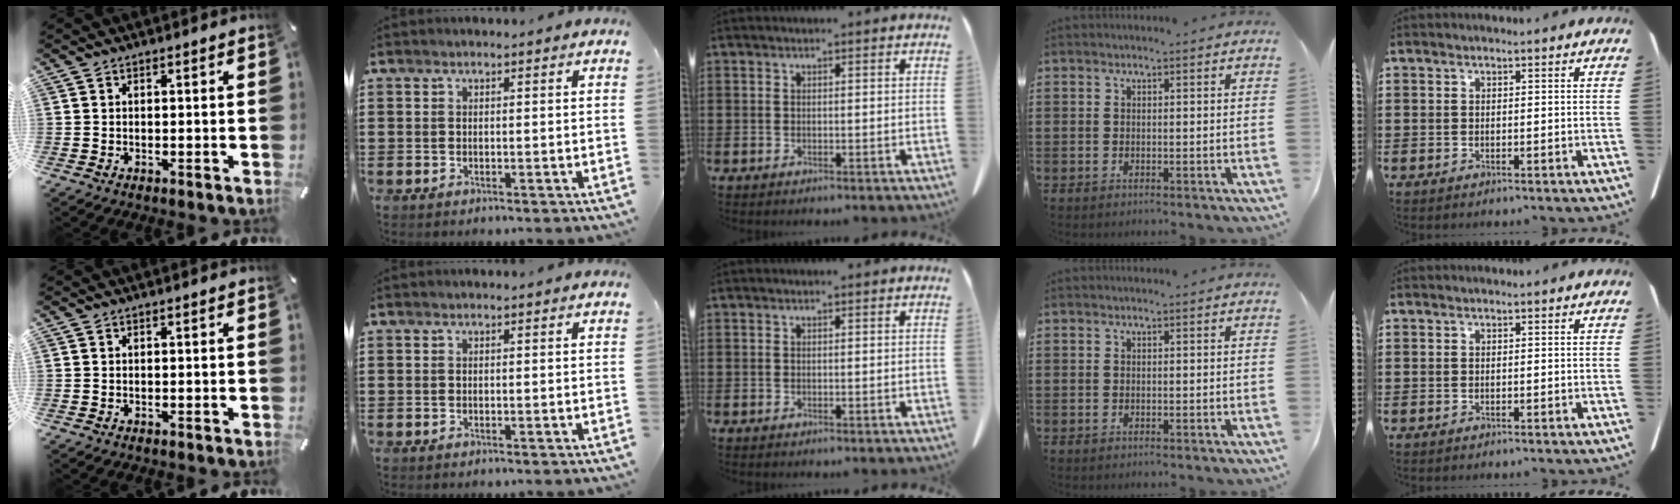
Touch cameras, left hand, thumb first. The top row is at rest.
{}